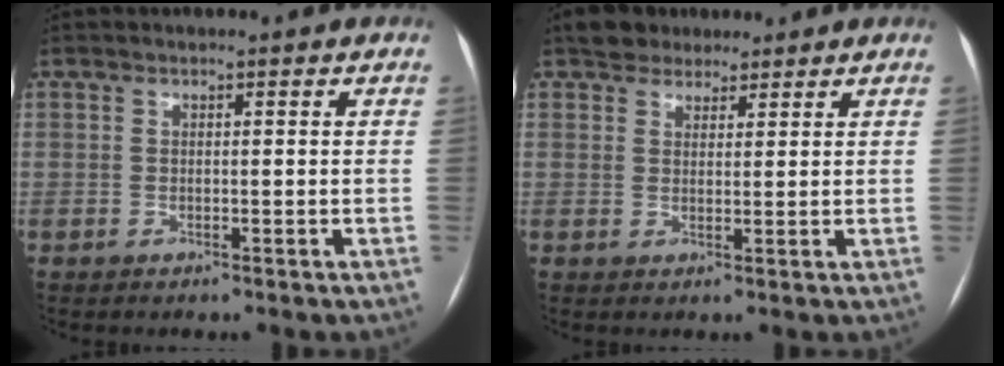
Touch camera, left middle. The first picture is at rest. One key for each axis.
{"total": 4.2, "fx": 3.2, "fy": 2.5, "fz": 0.8, "tx": -0.012, "ty": 0.018, "tz": 0.052}